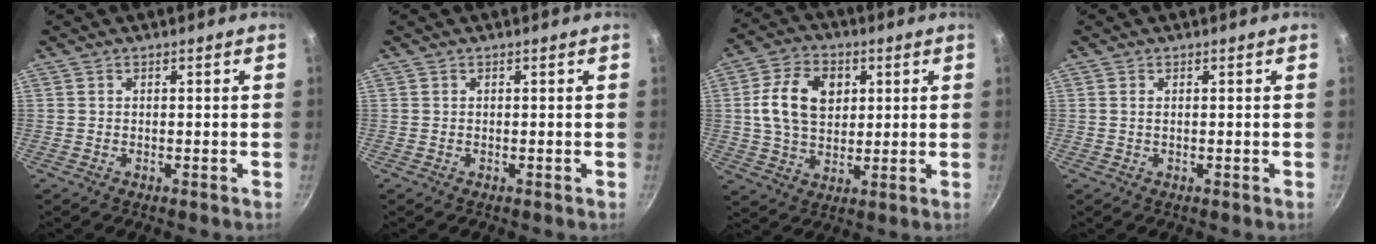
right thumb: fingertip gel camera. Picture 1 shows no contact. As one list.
[{"total": 0.0}, {"total": 12.6, "force": [2.7, 9.0, 8.5], "torque": [-0.135, 0.003, 0.042]}, {"total": 0.6, "force": [0.1, 0.2, 0.5], "torque": [-0.011, 0.000, 0.002]}]